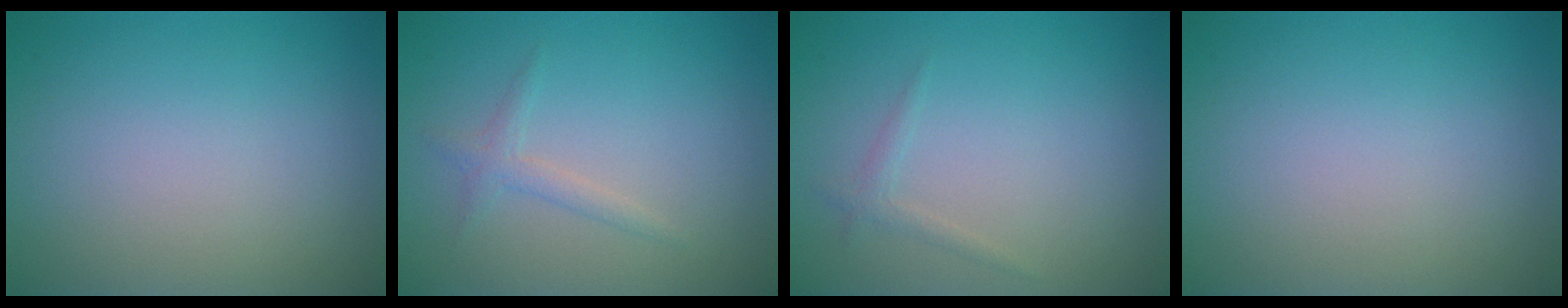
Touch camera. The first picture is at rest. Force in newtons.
{"total": 1.3, "press": 1.3, "slide": 0.0}
{"total": 0.9, "press": 0.9, "slide": 0.0}
{"total": 0.0}